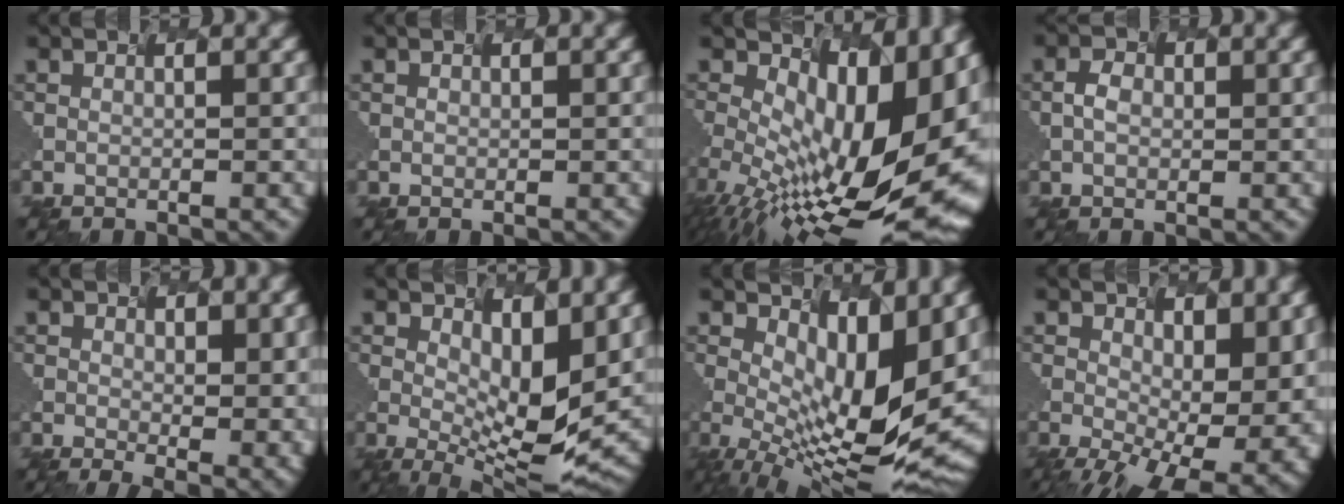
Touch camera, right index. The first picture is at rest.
{"total": 1.0, "force": [-0.3, -0.6, -0.7], "torque": [-0.004, -0.011, 0.015]}
{"total": 14.7, "force": [-1.6, 5.8, 13.5], "torque": [-0.237, -0.029, 0.019]}
{"total": 1.1, "force": [-1.1, 0.1, -0.3], "torque": [-0.025, -0.012, 0.013]}
{"total": 2.9, "force": [0.0, 0.4, 2.9], "torque": [-0.047, -0.028, 0.039]}
{"total": 5.0, "force": [0.1, 0.9, 5.0], "torque": [-0.112, -0.027, 0.036]}
{"total": 9.0, "force": [0.6, 2.4, 8.7], "torque": [-0.176, -0.028, 0.056]}
{"total": 9.6, "force": [-0.9, 3.9, 8.8], "torque": [-0.134, -0.031, 0.049]}